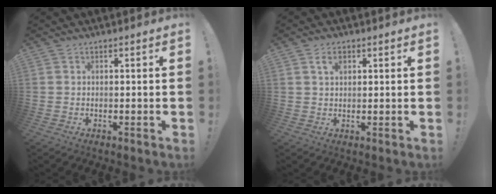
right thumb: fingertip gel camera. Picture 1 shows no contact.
{"total": 3.4, "force": [1.4, 2.0, 2.3], "torque": [-0.040, 0.002, 0.024]}